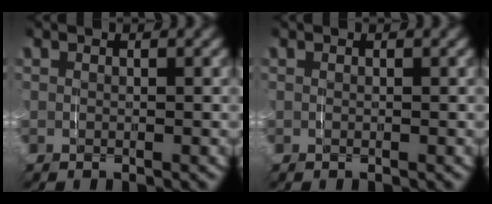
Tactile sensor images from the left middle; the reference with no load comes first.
{"total": 0.0}